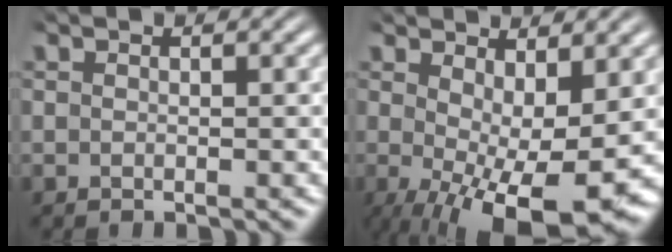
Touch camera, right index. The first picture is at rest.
{"total": 8.5, "force": [-3.5, 2.9, 7.2], "torque": [-0.110, -0.042, -0.032]}